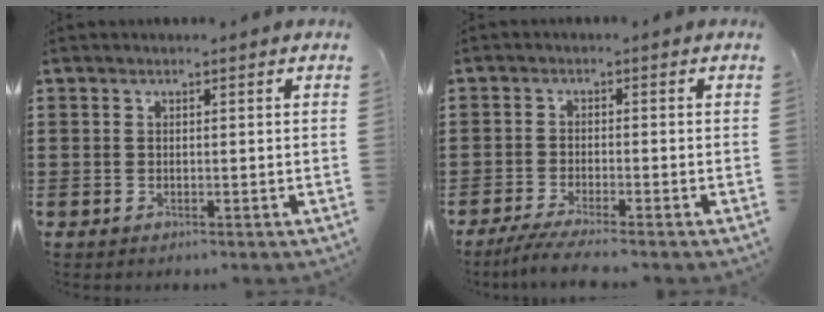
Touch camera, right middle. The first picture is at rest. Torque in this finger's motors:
{"motor_torque": [0.78, -0.04, 0.07, 0.04]}